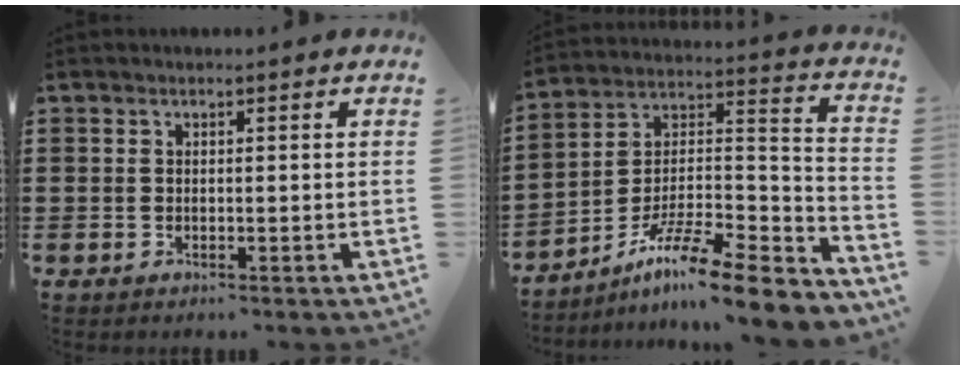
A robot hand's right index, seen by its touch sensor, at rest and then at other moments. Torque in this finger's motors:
{"motor_torque": [1.11, 1.03, 0.87, 0.19]}